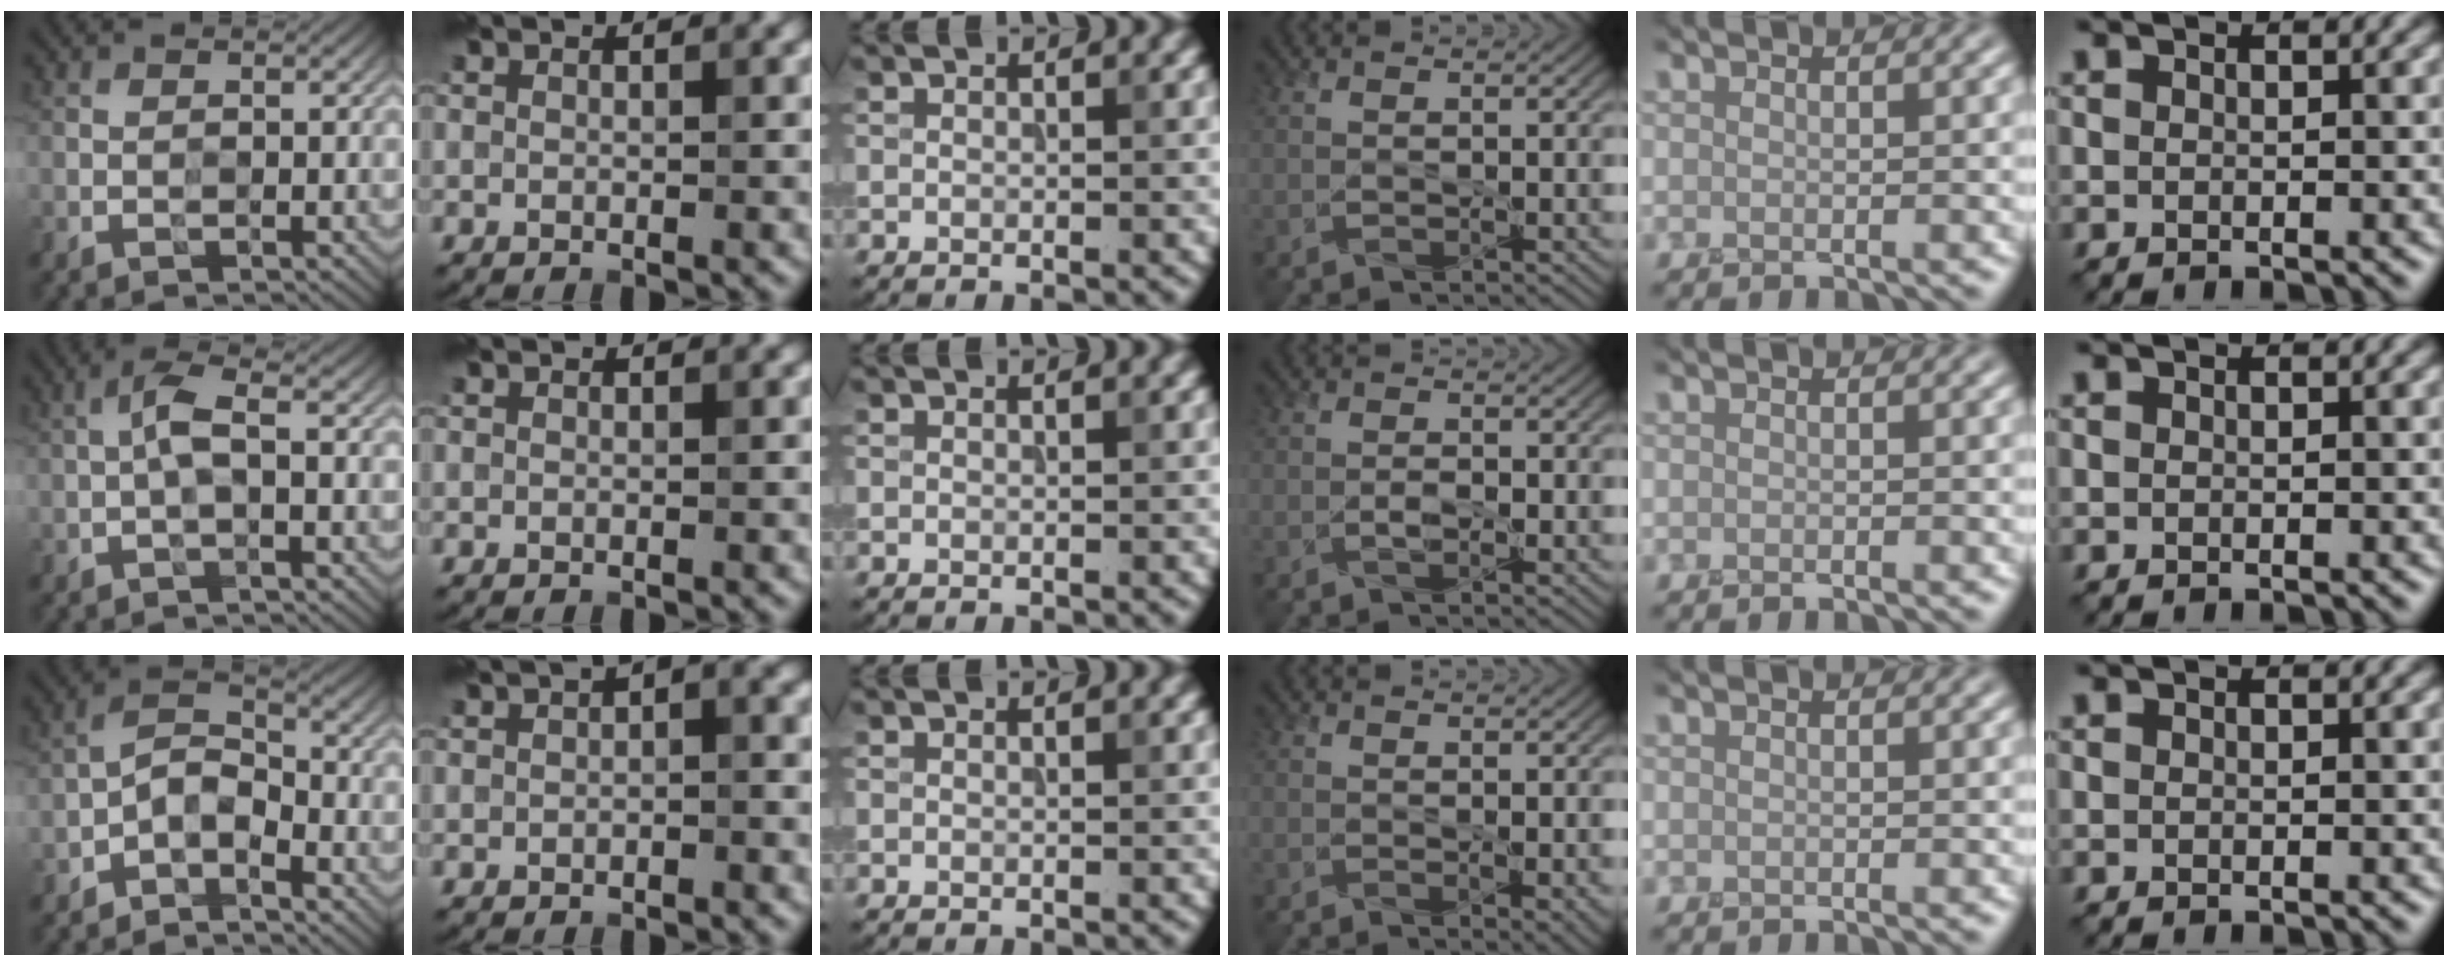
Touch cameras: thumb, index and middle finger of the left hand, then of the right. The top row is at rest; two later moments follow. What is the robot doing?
{"motion": "peel", "object": "velcro strap"}